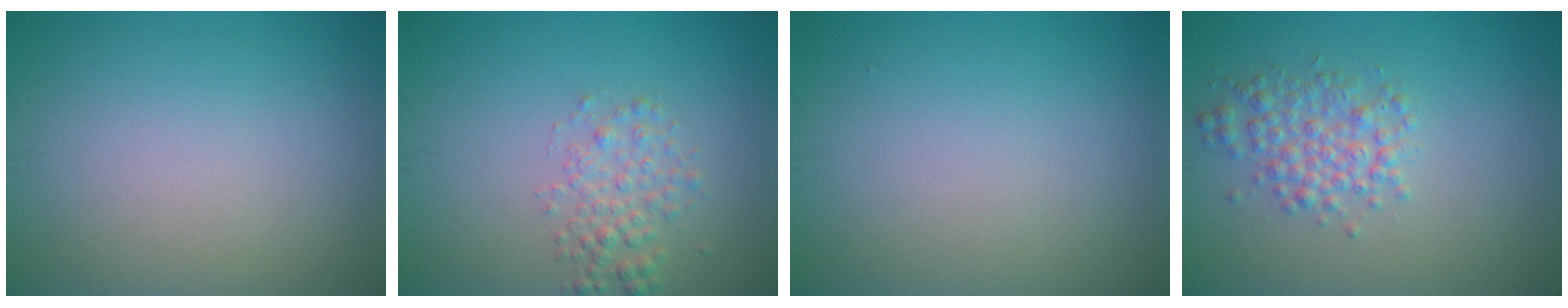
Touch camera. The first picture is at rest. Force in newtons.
{"total": 2.3, "press": 2.3, "slide": 0.1}
{"total": 0.0}
{"total": 3.0, "press": 3.0, "slide": 0.0}